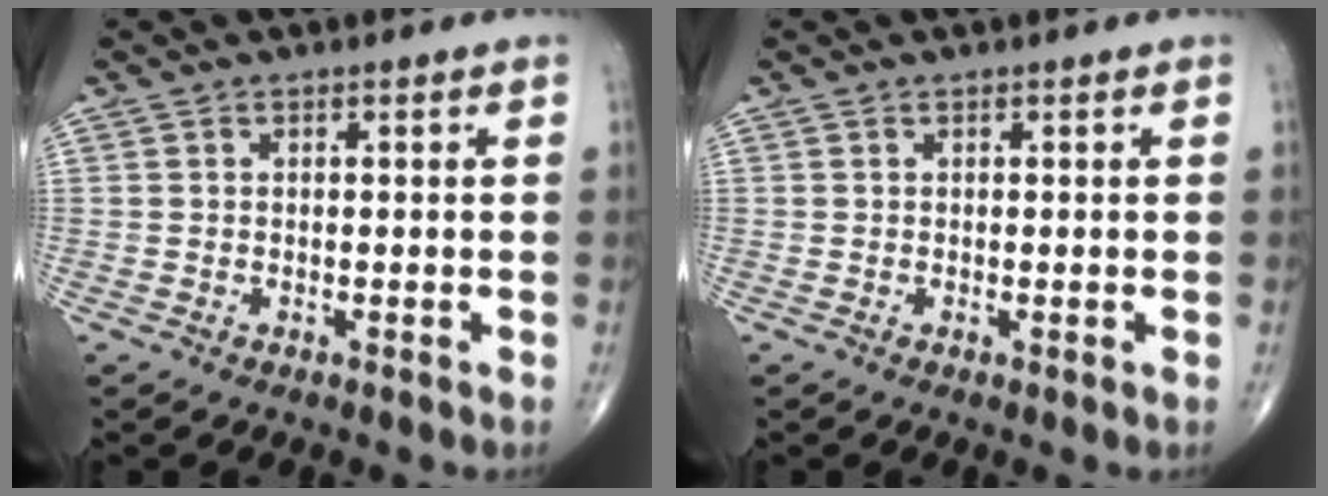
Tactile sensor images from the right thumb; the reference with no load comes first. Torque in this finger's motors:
{"motor_torque": [-0.14, 0.02, -0.37, -0.27, -0.06]}